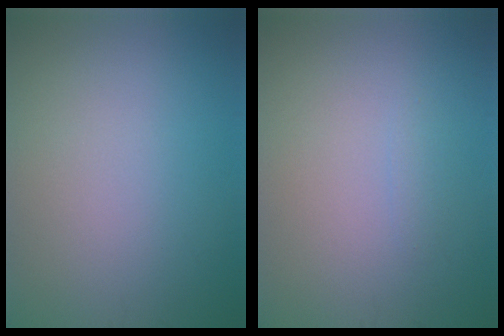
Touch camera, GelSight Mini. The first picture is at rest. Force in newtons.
{"total": 0.6, "press": 0.6, "slide": 0.0}